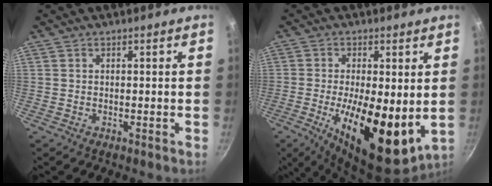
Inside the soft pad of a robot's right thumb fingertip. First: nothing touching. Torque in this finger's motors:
{"motor_torque": [2.51, 2.50, 2.18, -0.59, 0.51]}